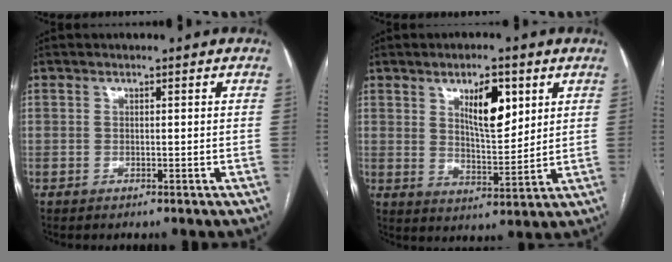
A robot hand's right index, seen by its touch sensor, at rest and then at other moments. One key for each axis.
{"total": 8.4, "fx": 3.7, "fy": 2.8, "fz": 7.0, "tx": -0.117, "ty": 0.001, "tz": 0.067}